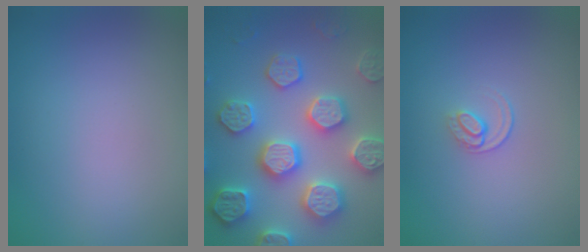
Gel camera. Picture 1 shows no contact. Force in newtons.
{"total": 8.0, "press": 7.8, "slide": 1.8}
{"total": 1.2, "press": 0.8, "slide": 0.9}